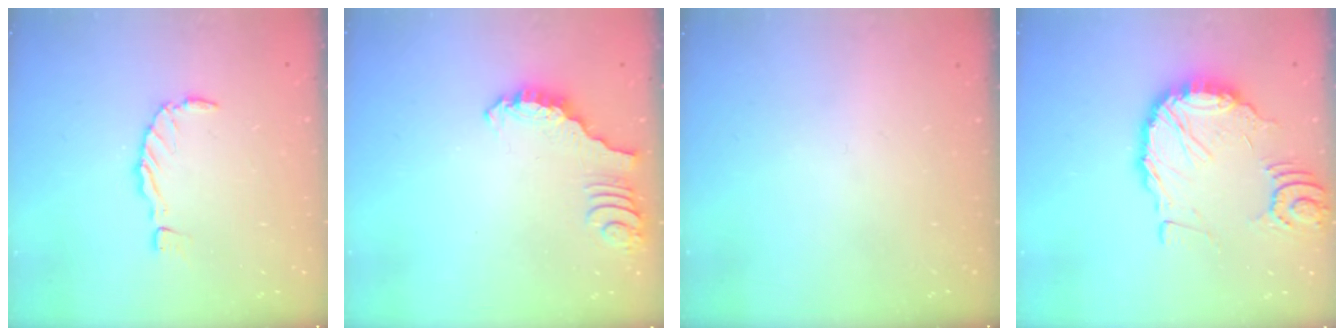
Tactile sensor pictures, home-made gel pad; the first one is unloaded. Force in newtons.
{"total": 2.9, "press": 2.9, "slide": 0.3}
{"total": 0.0}
{"total": 14.6, "press": 14.5, "slide": 1.9}